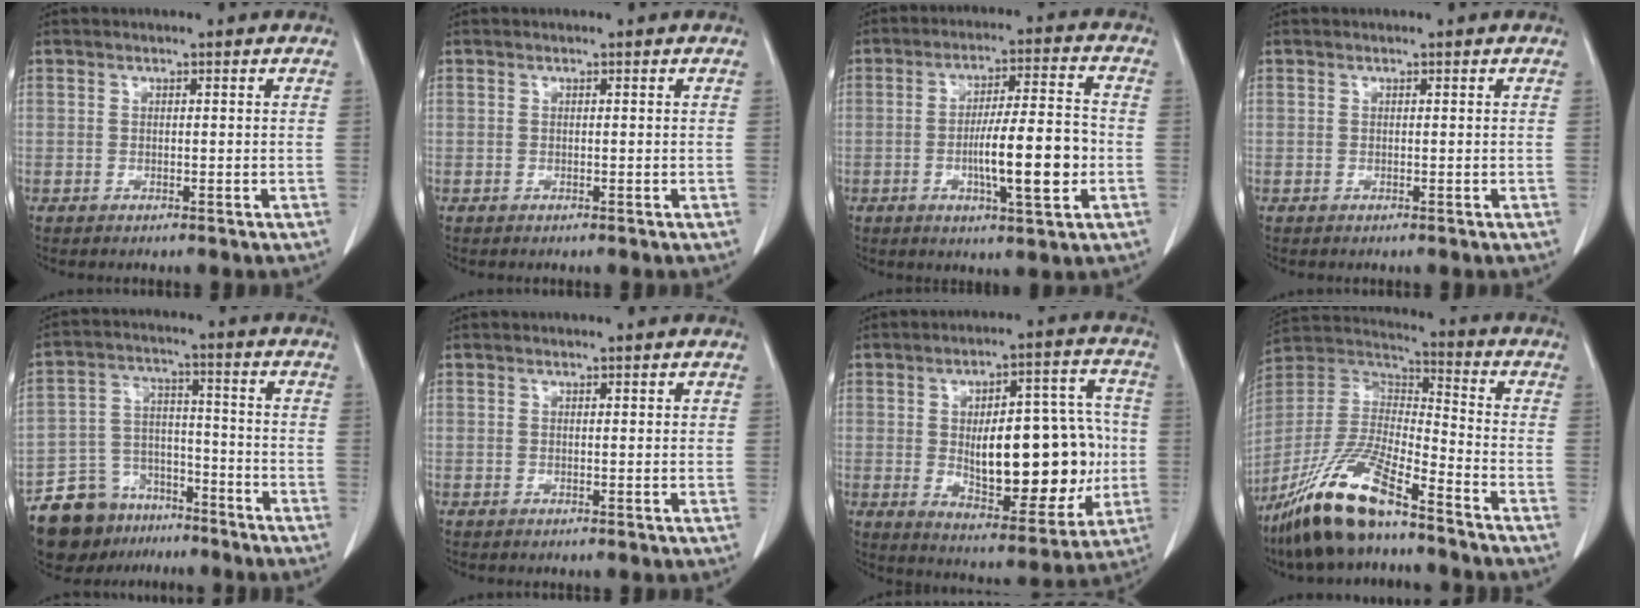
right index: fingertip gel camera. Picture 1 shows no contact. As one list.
[{"total": 0.0}, {"total": 11.3, "force": [-2.5, 1.3, 10.9], "torque": [-0.180, 0.002, -0.041]}, {"total": 0.0}, {"total": 12.2, "force": [-9.5, 7.1, 3.2], "torque": [-0.066, 0.032, -0.157]}, {"total": 0.7, "force": [0.3, 0.1, 0.6], "torque": [-0.012, 0.001, 0.005]}, {"total": 20.0, "force": [-1.1, 7.8, 18.4], "torque": [-0.266, 0.017, -0.001]}, {"total": 17.1, "force": [-12.2, 3.1, 11.6], "torque": [-0.250, -0.017, -0.228]}]